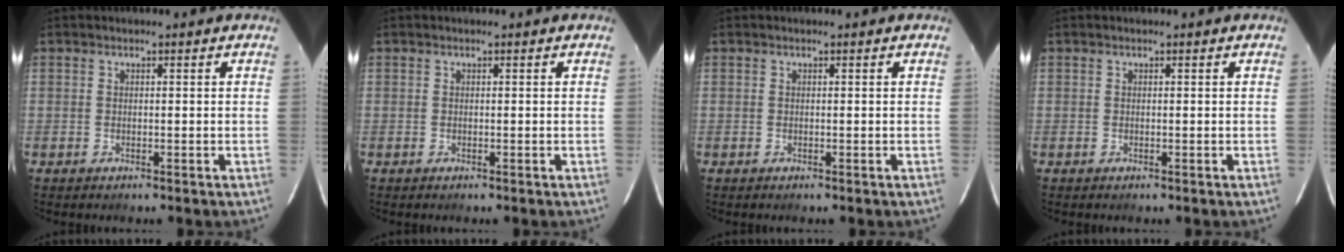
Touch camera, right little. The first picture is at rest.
{"total": 0.0}
{"total": 0.0}
{"total": 0.0}